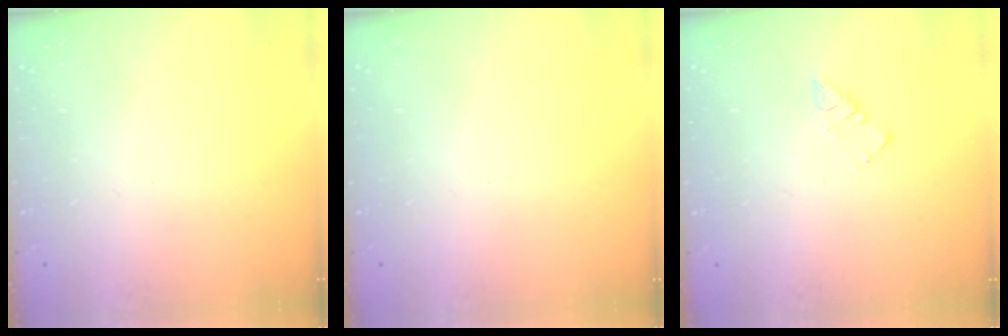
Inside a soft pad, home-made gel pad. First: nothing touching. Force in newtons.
{"total": 0.0}
{"total": 2.7, "press": 2.7, "slide": 0.4}